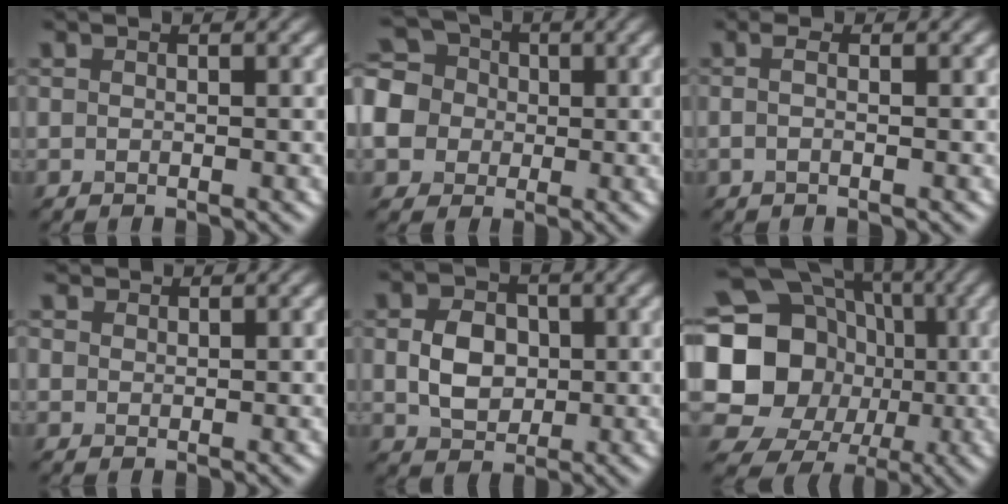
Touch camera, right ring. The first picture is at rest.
{"total": 9.2, "force": [-1.4, 8.3, 3.5], "torque": [-0.097, 0.007, -0.054]}
{"total": 1.1, "force": [0.0, 0.4, 1.0], "torque": [-0.023, -0.002, -0.008]}
{"total": 1.5, "force": [1.1, 0.9, 0.3], "torque": [-0.011, -0.003, 0.021]}
{"total": 4.1, "force": [0.2, 3.1, 2.7], "torque": [-0.056, -0.001, 0.000]}
{"total": 20.7, "force": [-0.2, 18.6, 9.0], "torque": [-0.175, 0.018, -0.049]}